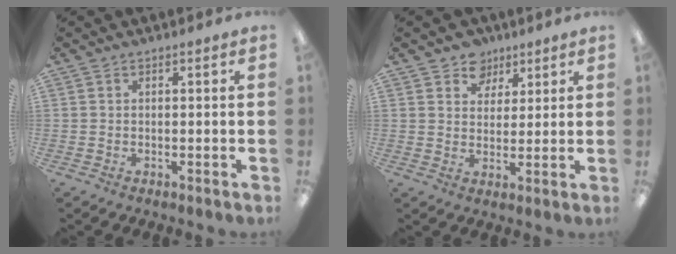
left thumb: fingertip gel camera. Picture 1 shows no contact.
{"total": 7.0, "force": [4.7, 5.1, 0.8], "torque": [-0.011, -0.023, 0.086]}